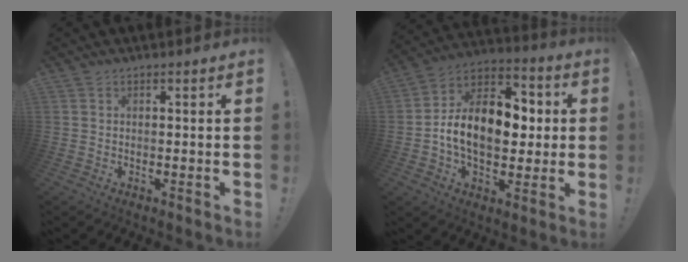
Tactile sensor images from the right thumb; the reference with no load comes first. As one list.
[{"total": 17.1, "force": [-0.9, 11.4, 12.7], "torque": [-0.211, 0.015, -0.010]}]